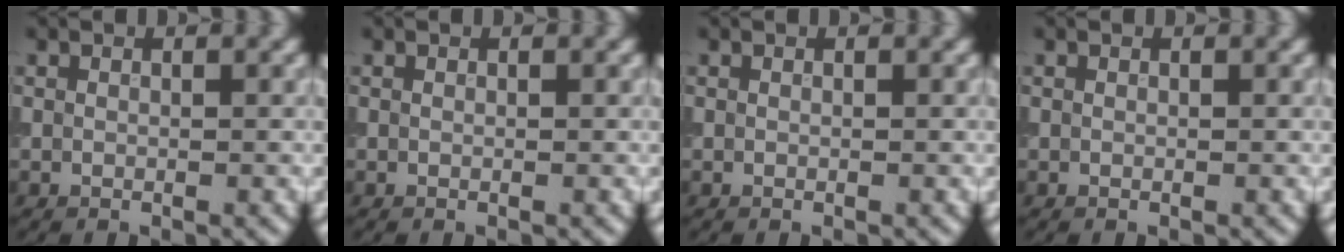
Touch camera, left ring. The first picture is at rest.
{"total": 0.0}
{"total": 0.0}
{"total": 0.0}